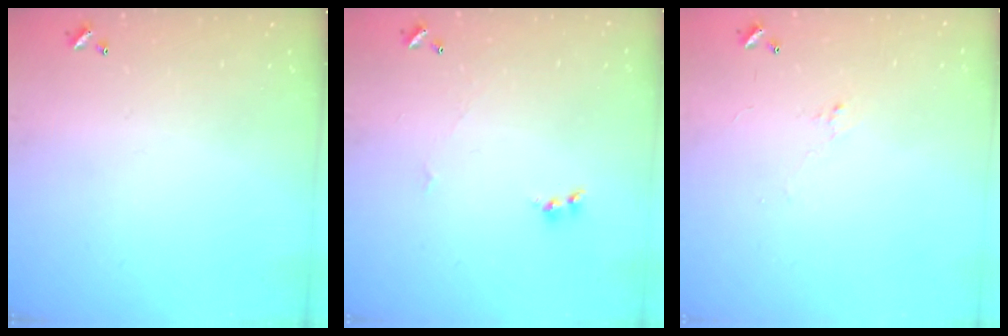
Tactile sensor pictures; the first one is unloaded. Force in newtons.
{"total": 1.6, "press": 1.6, "slide": 0.2}
{"total": 0.6, "press": 0.3, "slide": 0.5}